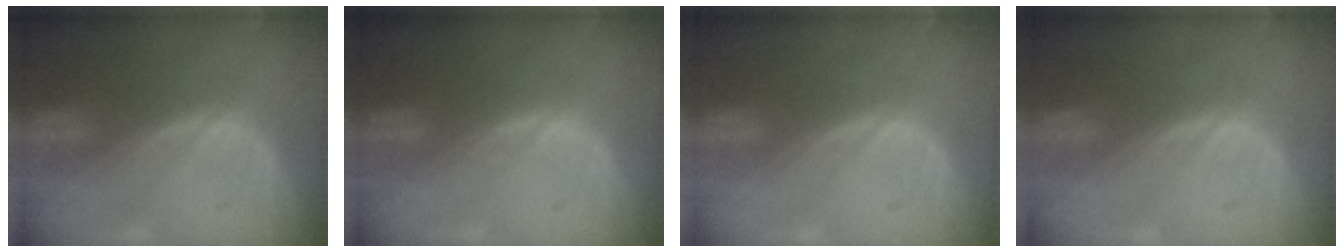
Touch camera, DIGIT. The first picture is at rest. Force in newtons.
{"total": 0.8, "press": 0.8, "slide": 0.3}
{"total": 0.0}
{"total": 0.0}